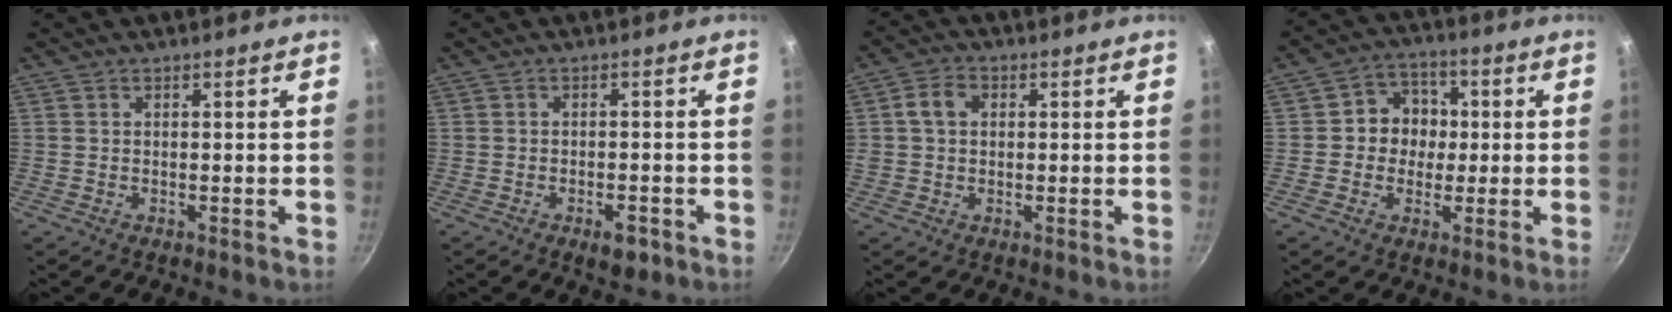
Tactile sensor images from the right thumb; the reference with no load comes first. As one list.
[{"total": 3.6, "force": [-1.8, 1.7, 2.5], "torque": [-0.033, 0.009, -0.022]}, {"total": 4.9, "force": [0.9, 3.8, 3.0], "torque": [-0.044, 0.010, 0.012]}, {"total": 8.0, "force": [0.2, 7.3, 3.2], "torque": [-0.002, 0.012, -0.010]}]